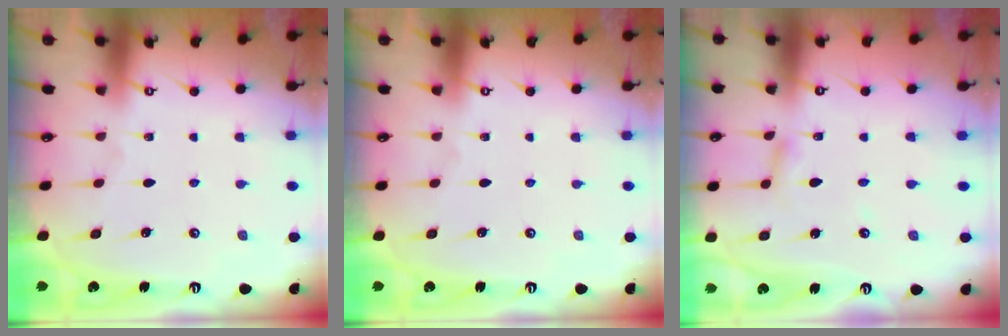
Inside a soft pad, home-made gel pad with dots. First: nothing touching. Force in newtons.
{"total": 0.0}
{"total": 2.6, "press": 2.6, "slide": 0.2}